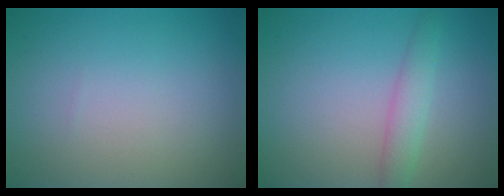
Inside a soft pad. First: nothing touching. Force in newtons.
{"total": 2.2, "press": 2.2, "slide": 0.1}